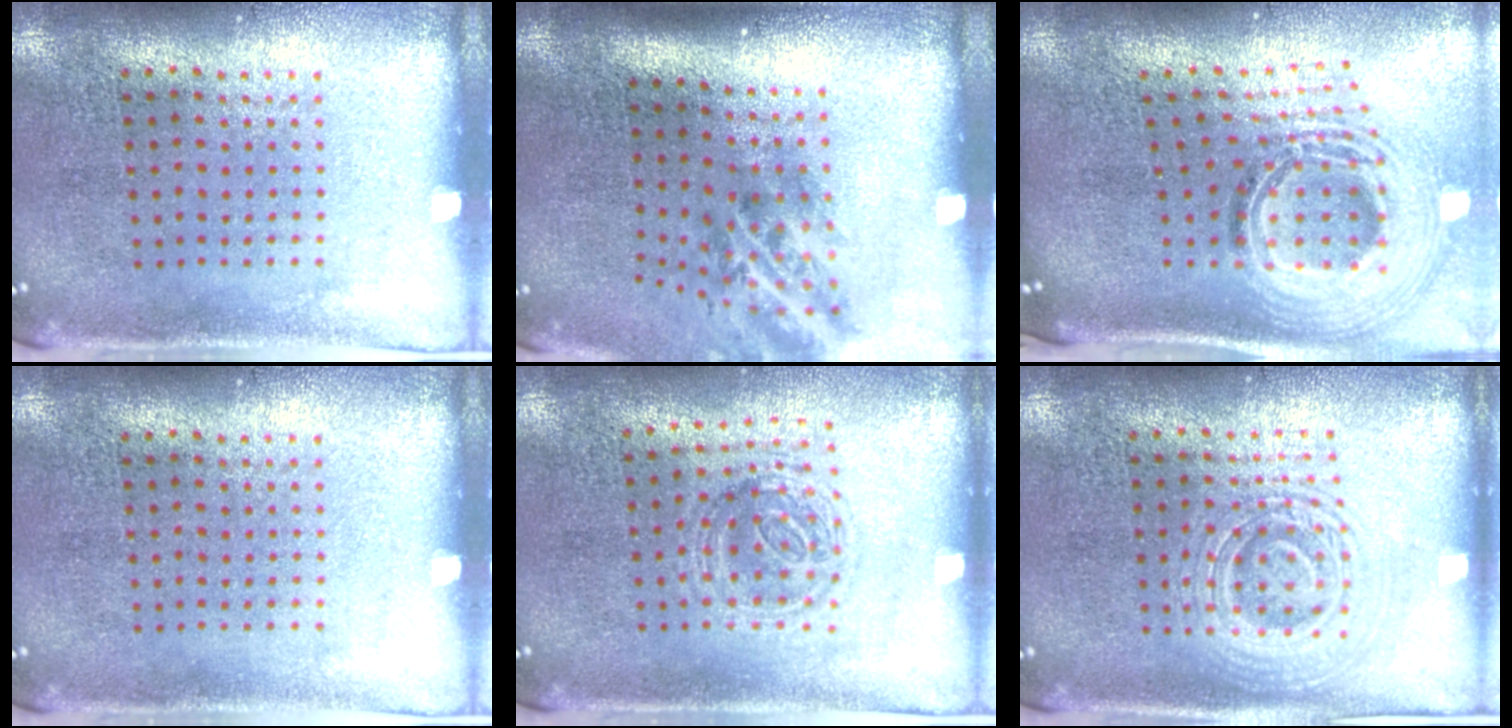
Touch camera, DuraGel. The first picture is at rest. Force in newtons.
{"total": 2.0, "press": 1.2, "slide": 1.6}
{"total": 2.6, "press": 1.8, "slide": 1.8}
{"total": 0.0}
{"total": 1.1, "press": 1.1, "slide": 0.3}
{"total": 2.8, "press": 2.8, "slide": 0.6}